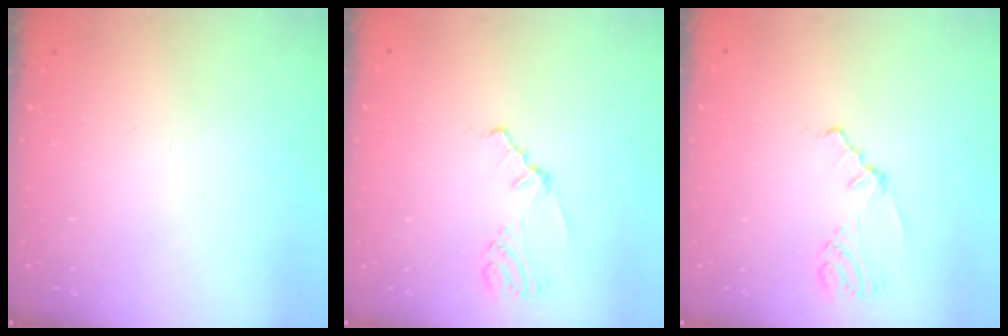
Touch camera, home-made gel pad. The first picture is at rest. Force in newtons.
{"total": 1.5, "press": 1.4, "slide": 0.7}
{"total": 1.5, "press": 1.4, "slide": 0.7}